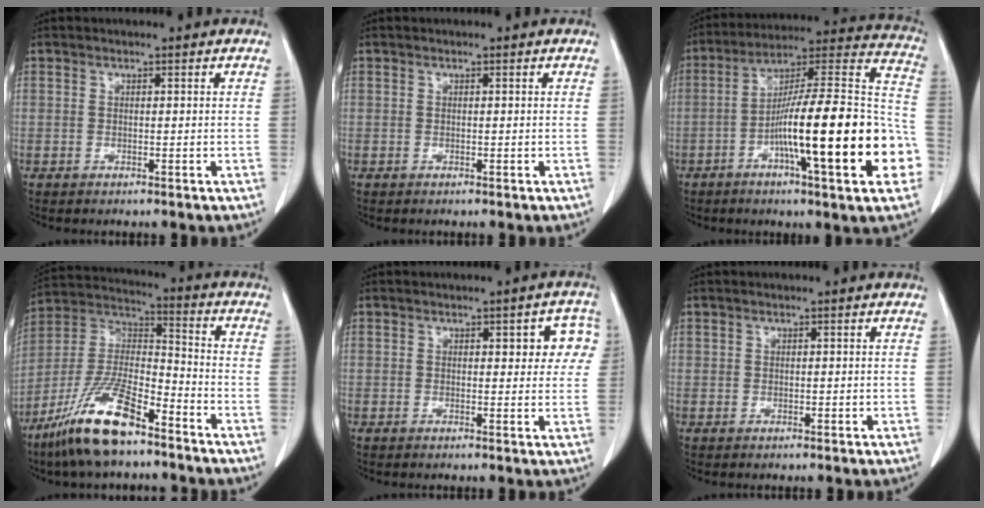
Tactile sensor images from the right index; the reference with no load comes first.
{"total": 0.0}
{"total": 25.4, "force": [-7.3, 2.7, 24.1], "torque": [-0.296, 0.015, -0.114]}
{"total": 14.7, "force": [-10.1, 3.7, 10.0], "torque": [-0.209, -0.002, -0.190]}
{"total": 5.4, "force": [1.7, 2.4, 4.5], "torque": [-0.034, 0.016, 0.016]}
{"total": 0.5, "force": [0.2, 0.5, 0.2], "torque": [0.002, 0.002, 0.004]}